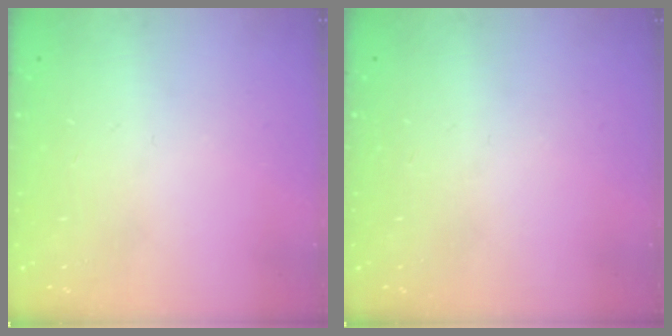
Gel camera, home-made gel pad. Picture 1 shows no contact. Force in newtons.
{"total": 0.0}